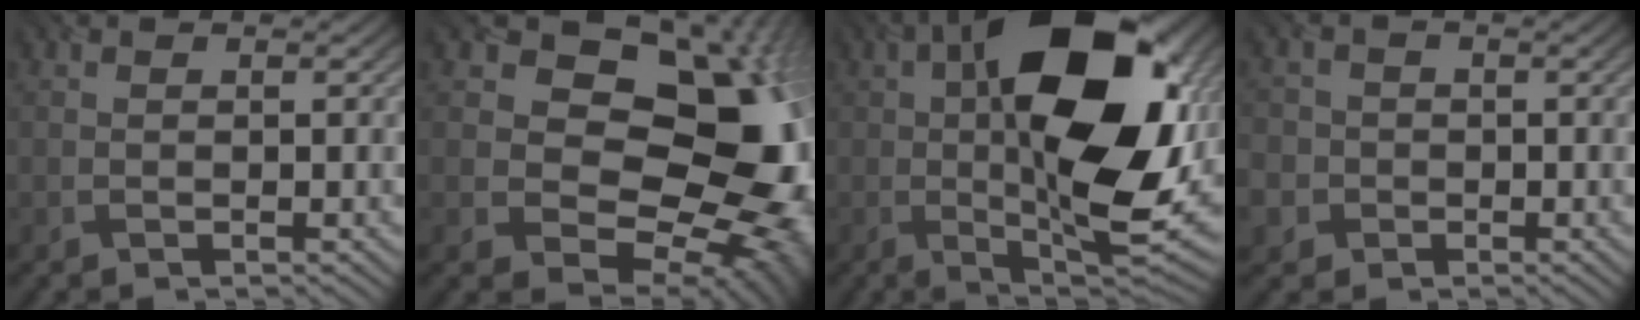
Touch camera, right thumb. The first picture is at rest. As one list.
[{"total": 18.8, "force": [2.0, 14.9, 11.3], "torque": [-0.134, -0.010, 0.054]}, {"total": 18.5, "force": [2.1, 8.2, 16.4], "torque": [-0.262, 0.009, 0.022]}, {"total": 4.2, "force": [-2.0, 3.7, 0.0], "torque": [-0.011, -0.004, -0.046]}]